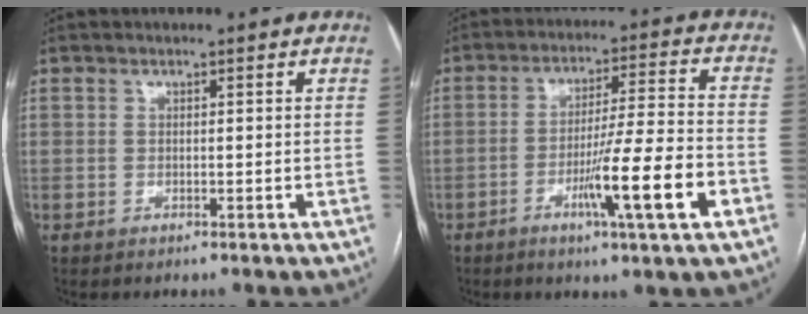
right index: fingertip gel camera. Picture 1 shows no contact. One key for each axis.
{"total": 12.8, "fx": -5.1, "fy": -0.6, "fz": 11.8, "tx": -0.196, "ty": -0.011, "tz": -0.084}